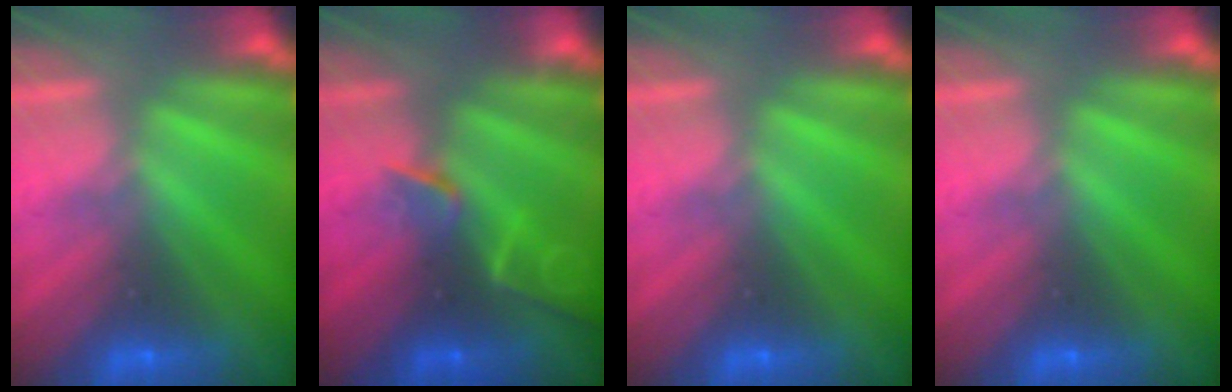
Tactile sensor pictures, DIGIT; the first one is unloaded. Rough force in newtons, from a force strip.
{"total": 2.1}
{"total": 0.0}
{"total": 0.0}